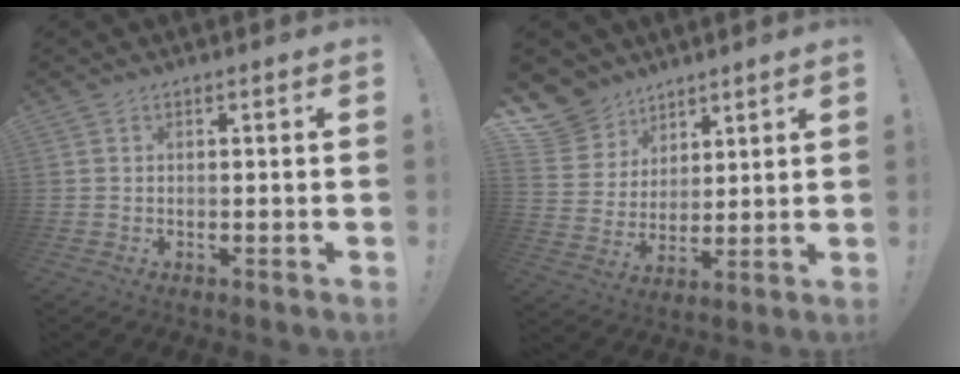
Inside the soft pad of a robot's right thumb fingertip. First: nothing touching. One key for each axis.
{"total": 10.4, "fx": 6.9, "fy": 7.6, "fz": 1.2, "tx": -0.035, "ty": -0.054, "tz": 0.143}